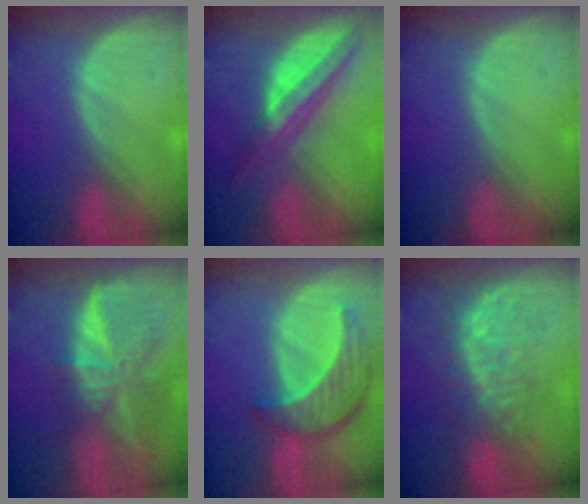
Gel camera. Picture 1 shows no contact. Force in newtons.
{"total": 8.0, "press": 6.8, "slide": 4.3}
{"total": 0.0}
{"total": 9.5, "press": 8.3, "slide": 4.6}
{"total": 8.7, "press": 8.0, "slide": 3.6}
{"total": 8.4, "press": 8.4, "slide": 0.3}